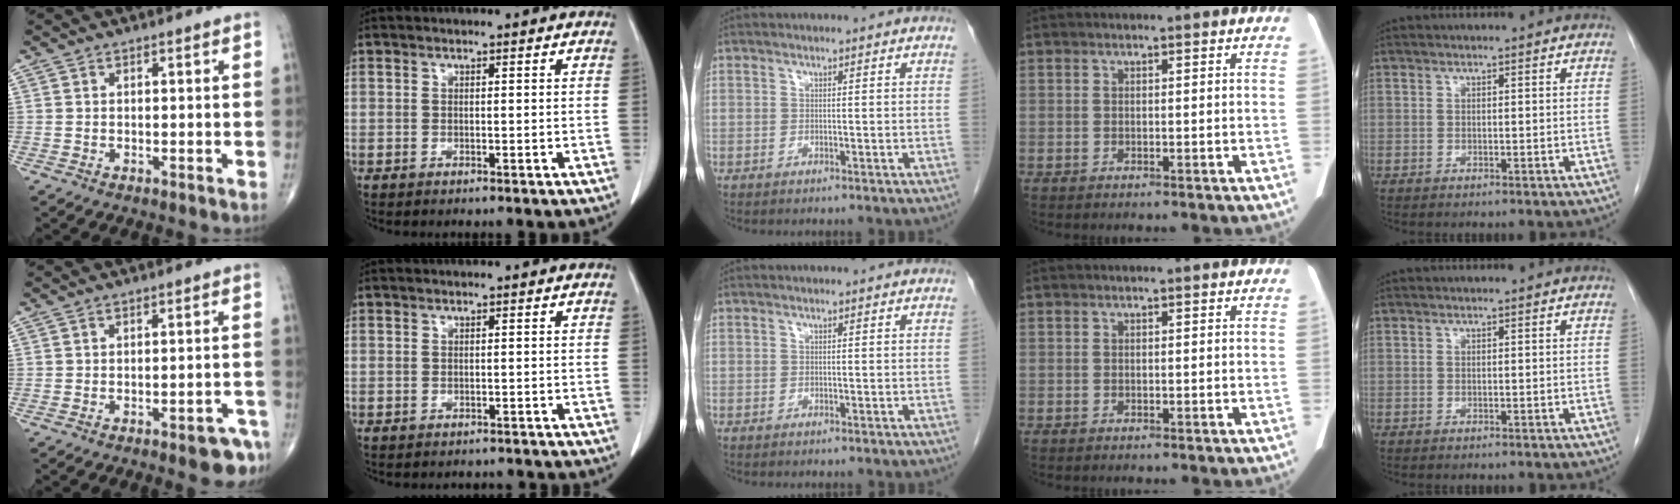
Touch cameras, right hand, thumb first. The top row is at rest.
{"thumb": {"total": 5.8, "force": [-3.8, 2.0, 4.0], "torque": [-0.033, 0.026, -0.042]}, "index": {"total": 2.9, "force": [-2.3, 1.8, 0.2], "torque": [-0.008, 0.011, -0.030]}}